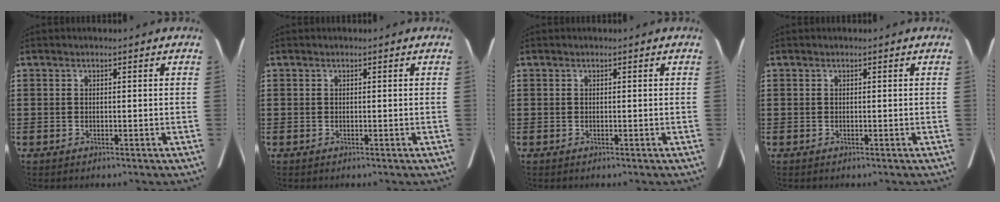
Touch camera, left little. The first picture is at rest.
{"total": 0.0}
{"total": 0.0}
{"total": 0.0}